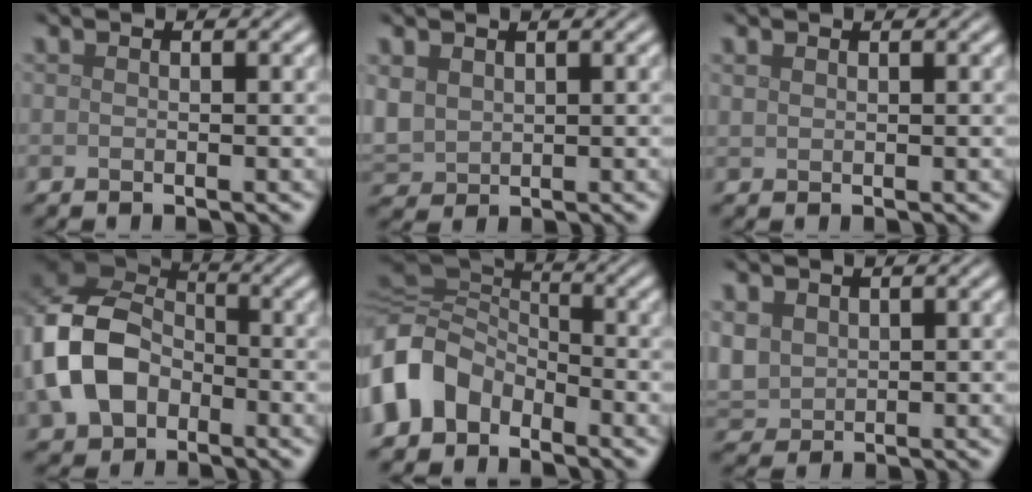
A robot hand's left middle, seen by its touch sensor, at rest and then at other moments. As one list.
[{"total": 2.8, "force": [1.2, 2.2, 1.3], "torque": [-0.043, 0.001, 0.027]}, {"total": 0.7, "force": [0.6, 0.3, 0.2], "torque": [-0.008, 0.000, 0.015]}, {"total": 10.6, "force": [-2.8, 7.9, 6.5], "torque": [-0.161, -0.010, -0.065]}, {"total": 7.7, "force": [-3.4, 5.7, 3.9], "torque": [-0.083, 0.001, -0.082]}, {"total": 3.2, "force": [1.3, 2.5, 1.5], "torque": [-0.047, 0.002, 0.027]}]